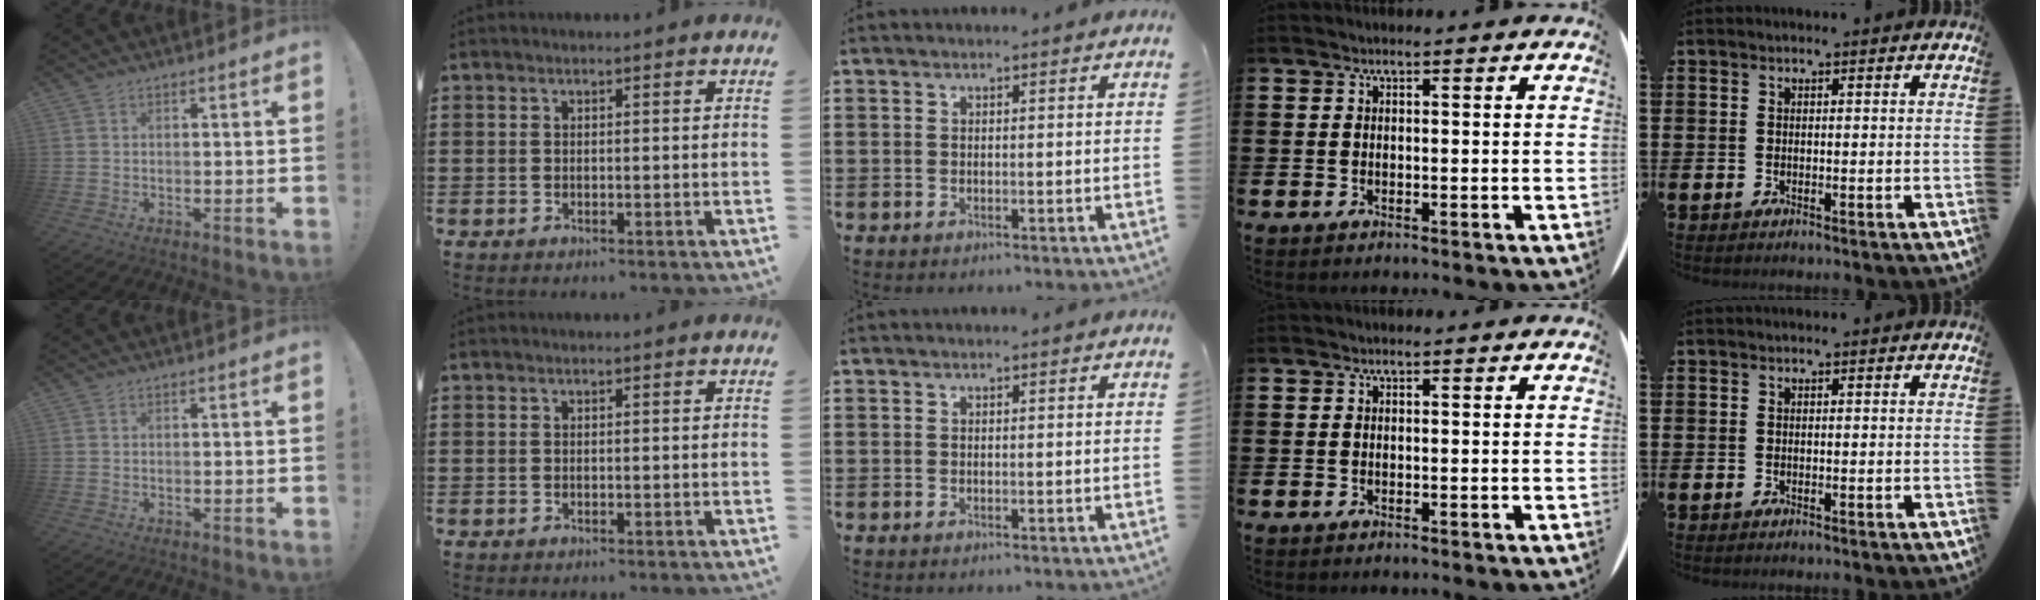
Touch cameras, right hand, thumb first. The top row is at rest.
{}